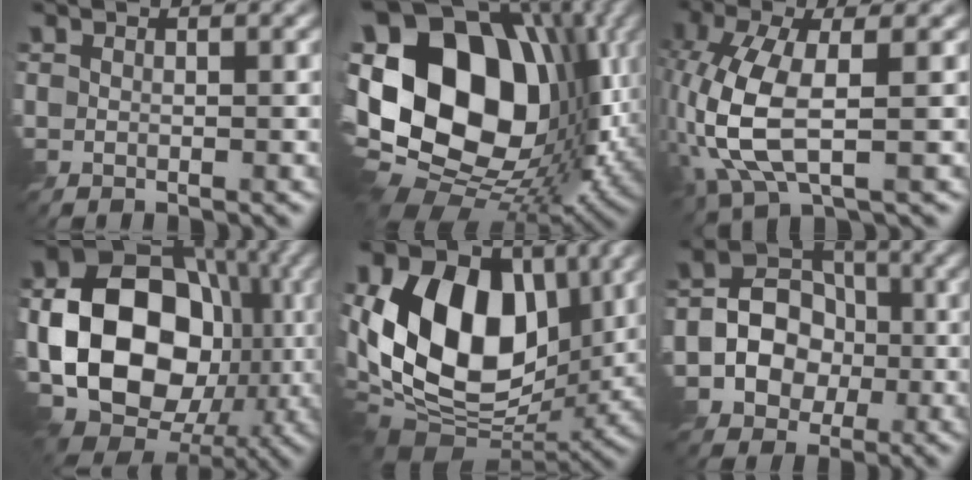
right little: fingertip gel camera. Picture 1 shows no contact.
{"total": 20.3, "force": [0.2, 14.0, 14.6], "torque": [-0.280, 0.011, 0.017]}
{"total": 8.7, "force": [-2.1, 3.8, 7.5], "torque": [-0.184, -0.001, -0.047]}
{"total": 20.2, "force": [-3.1, 15.8, 12.1], "torque": [-0.211, -0.018, -0.056]}
{"total": 15.0, "force": [0.9, 10.3, 10.9], "torque": [-0.203, 0.001, 0.003]}
{"total": 6.4, "force": [-2.0, 5.3, 3.0], "torque": [-0.023, 0.006, -0.057]}